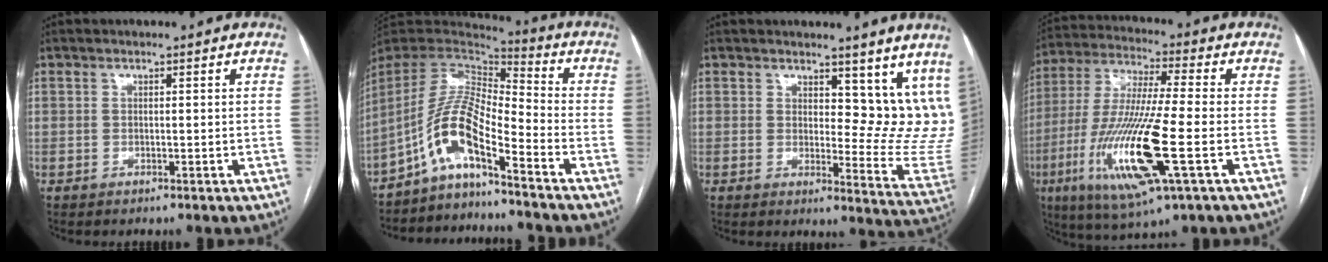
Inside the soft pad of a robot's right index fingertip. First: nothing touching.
{"total": 10.2, "force": [-6.5, 1.5, 7.7], "torque": [-0.160, 0.020, -0.124]}
{"total": 12.7, "force": [9.9, 5.2, 5.9], "torque": [-0.040, -0.028, 0.108]}
{"total": 18.3, "force": [-5.4, 1.4, 17.4], "torque": [-0.368, -0.029, -0.096]}